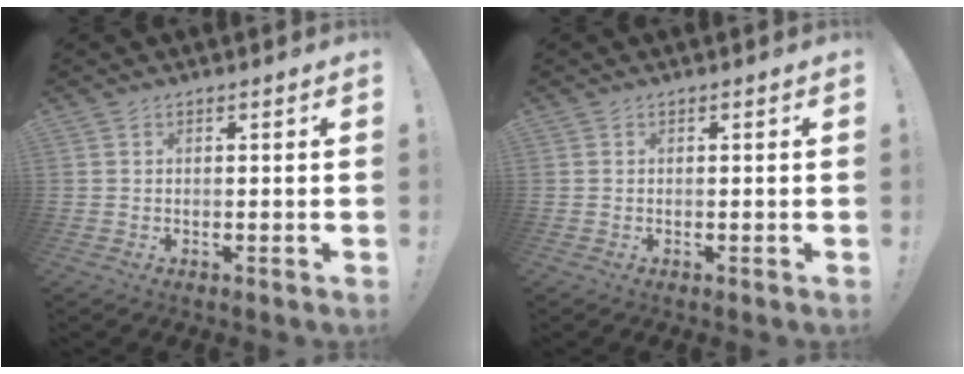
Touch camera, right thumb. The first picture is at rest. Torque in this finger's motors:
{"motor_torque": [0.00, 0.00, 0.00, 0.00, 0.00]}